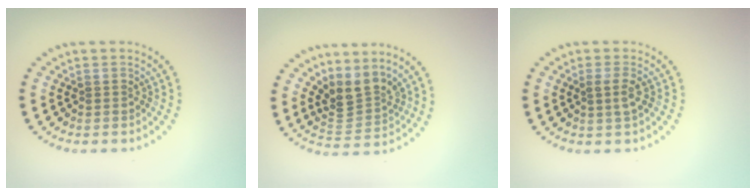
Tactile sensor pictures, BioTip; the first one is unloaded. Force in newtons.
{"total": 3.5, "press": 2.4, "slide": 2.5}
{"total": 1.3, "press": 1.2, "slide": 0.6}